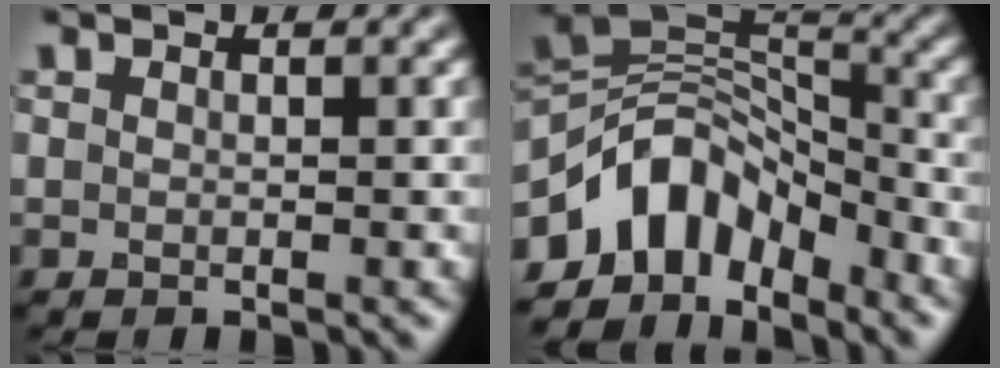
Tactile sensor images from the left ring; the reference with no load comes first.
{"total": 7.7, "force": [-5.1, 4.3, 3.7], "torque": [-0.047, 0.008, -0.104]}